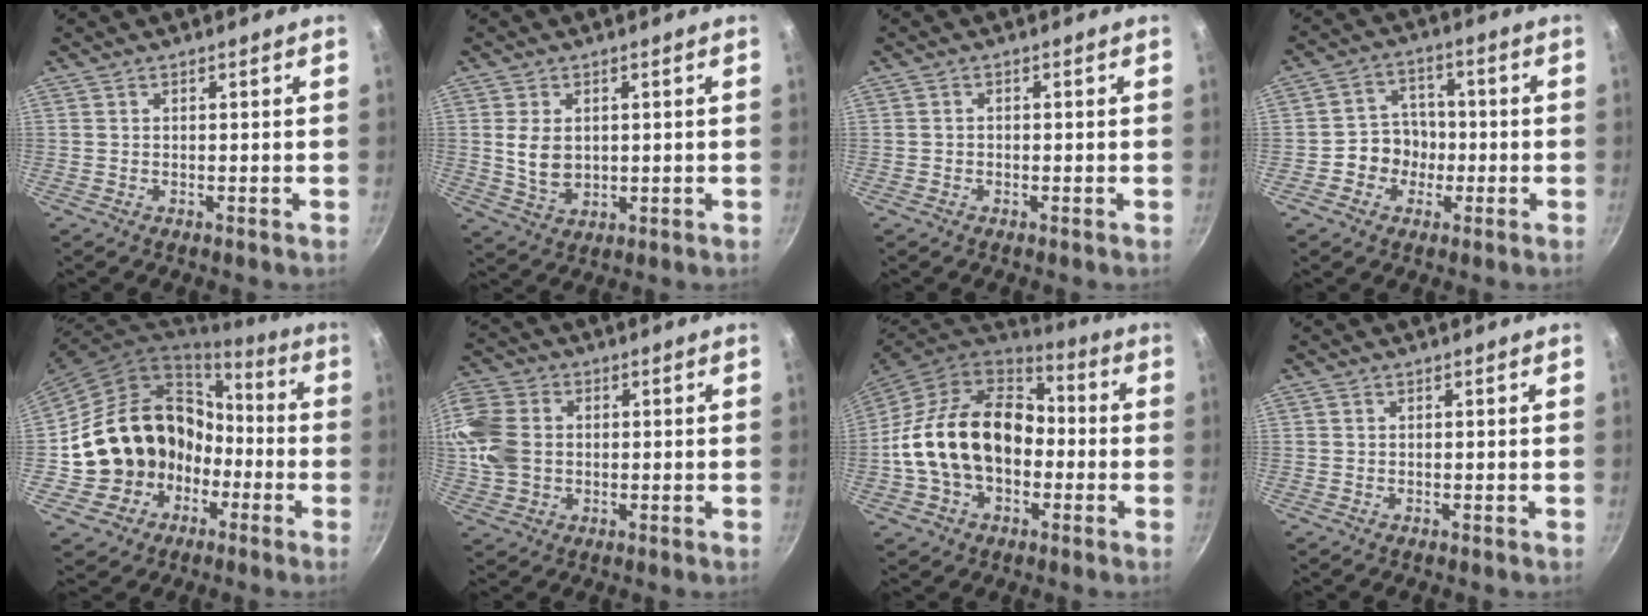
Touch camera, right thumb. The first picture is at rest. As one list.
[{"total": 6.2, "force": [0.9, 4.3, 4.4], "torque": [-0.073, -0.011, 0.026]}, {"total": 0.8, "force": [-0.4, 0.7, 0.3], "torque": [-0.006, 0.003, -0.007]}, {"total": 7.0, "force": [-1.8, 6.3, 2.4], "torque": [0.004, 0.027, -0.039]}, {"total": 18.5, "force": [-3.9, 16.6, 7.1], "torque": [-0.076, 0.067, -0.036]}, {"total": 15.1, "force": [1.2, 12.0, 9.1], "torque": [-0.202, 0.017, 0.016]}, {"total": 21.3, "force": [-1.7, 15.2, 14.8], "torque": [-0.240, 0.049, -0.035]}, {"total": 0.0}]